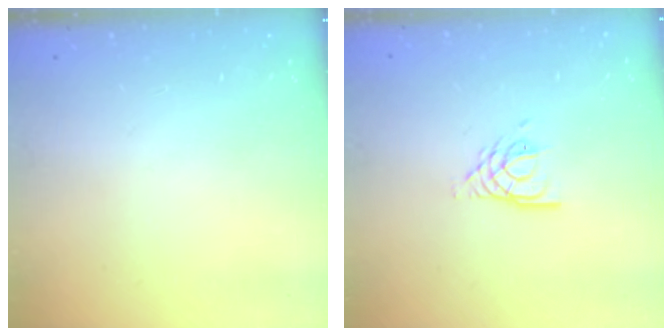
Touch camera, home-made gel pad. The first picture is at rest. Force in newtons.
{"total": 4.2, "press": 4.1, "slide": 0.5}